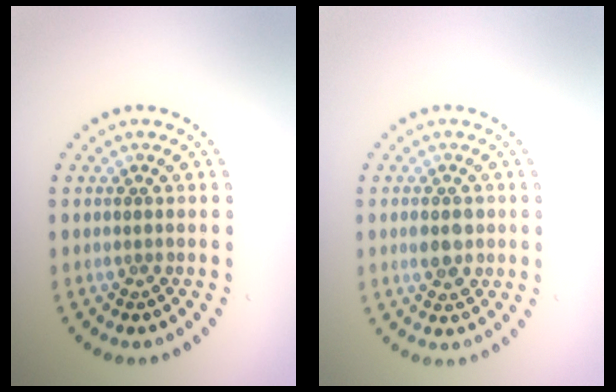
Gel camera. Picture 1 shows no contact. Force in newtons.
{"total": 2.5, "press": 2.5, "slide": 0.2}